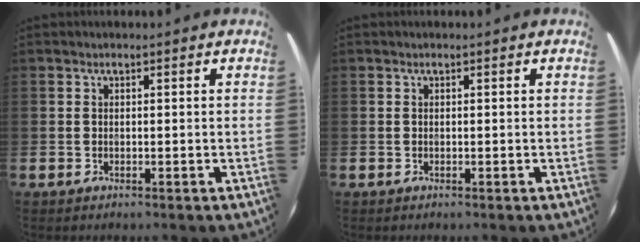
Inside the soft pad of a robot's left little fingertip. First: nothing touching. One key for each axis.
{"total": 0.0}